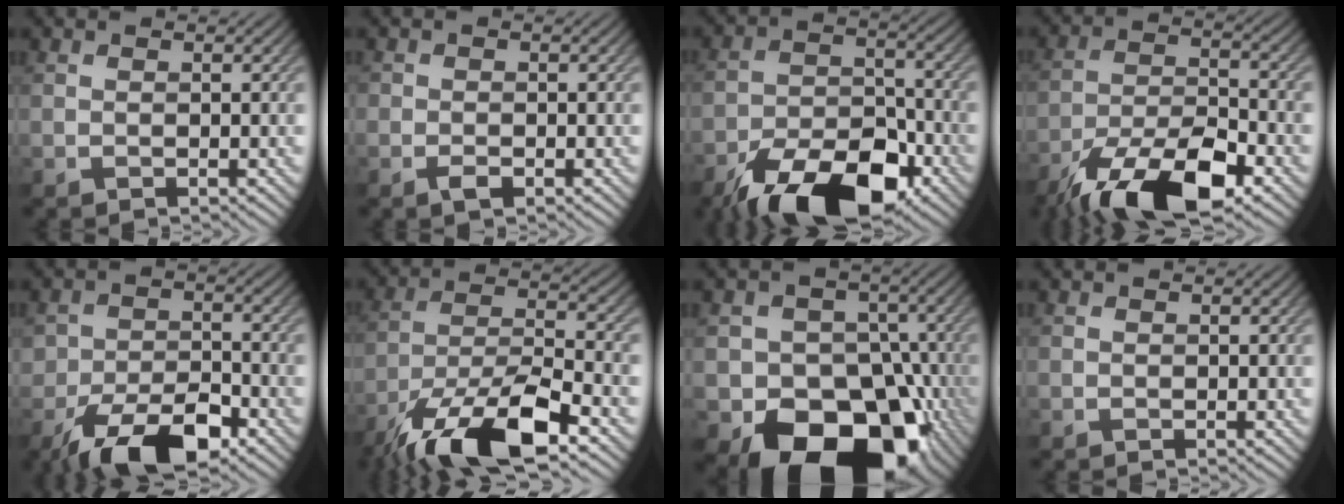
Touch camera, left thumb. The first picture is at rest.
{"total": 1.5, "force": [-0.8, 1.0, 0.9], "torque": [-0.017, -0.003, -0.017]}
{"total": 14.8, "force": [-9.8, 6.6, 9.0], "torque": [-0.171, -0.013, -0.176]}
{"total": 14.0, "force": [-9.4, 4.7, 9.2], "torque": [-0.183, -0.009, -0.180]}
{"total": 9.3, "force": [-5.9, 4.2, 5.8], "torque": [-0.098, -0.005, -0.108]}
{"total": 15.5, "force": [-10.2, 4.6, 10.8], "torque": [-0.214, -0.010, -0.193]}
{"total": 18.3, "force": [-9.0, 13.1, 9.0], "torque": [-0.131, -0.035, -0.145]}
{"total": 0.0}